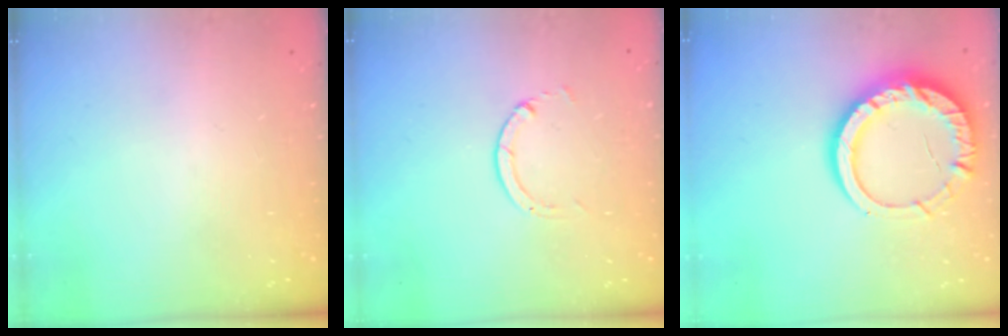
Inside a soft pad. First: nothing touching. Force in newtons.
{"total": 1.3, "press": 1.3, "slide": 0.2}
{"total": 14.0, "press": 13.9, "slide": 1.4}